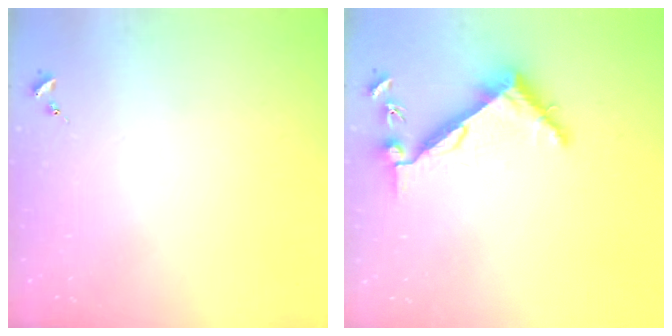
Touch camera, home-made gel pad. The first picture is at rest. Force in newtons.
{"total": 6.4, "press": 6.4, "slide": 0.7}